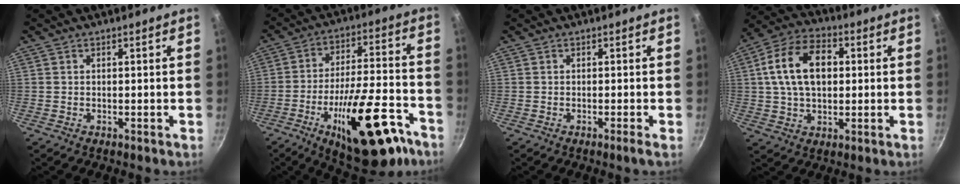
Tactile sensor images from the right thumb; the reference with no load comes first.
{"total": 23.0, "force": [-11.8, 8.5, 17.8], "torque": [-0.237, 0.057, -0.167]}
{"total": 1.0, "force": [-0.5, -0.2, 0.8], "torque": [-0.024, 0.002, -0.010]}
{"total": 14.7, "force": [2.5, 9.5, 10.9], "torque": [-0.175, 0.017, 0.031]}